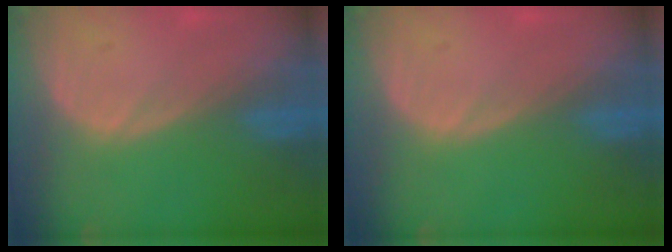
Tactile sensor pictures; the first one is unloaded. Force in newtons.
{"total": 0.0}